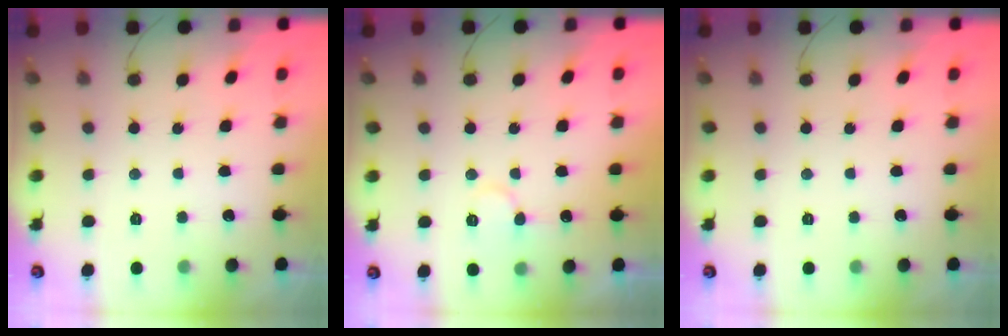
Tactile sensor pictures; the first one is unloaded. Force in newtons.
{"total": 7.8, "press": 7.7, "slide": 1.1}
{"total": 0.0}